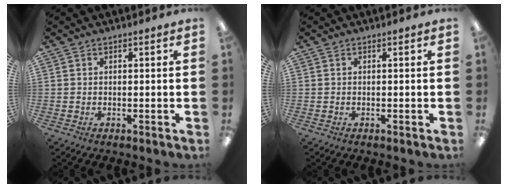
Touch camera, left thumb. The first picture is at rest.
{"total": 0.0}